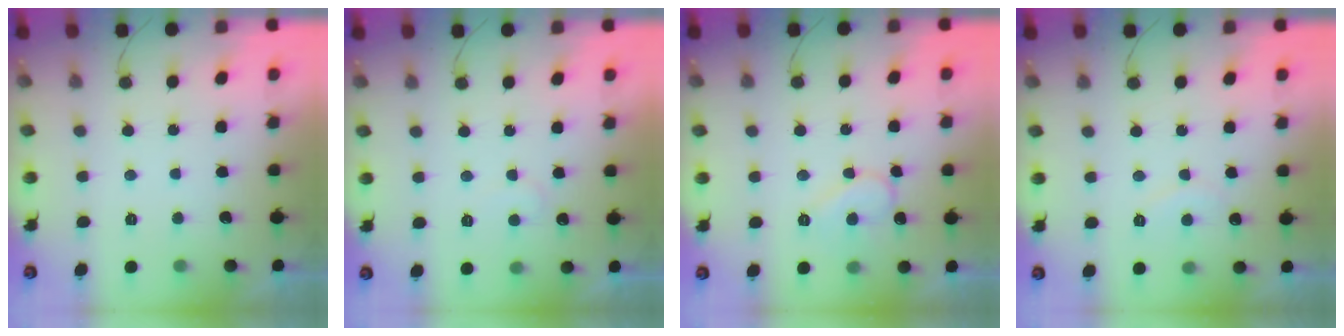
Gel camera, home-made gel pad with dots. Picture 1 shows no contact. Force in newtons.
{"total": 5.1, "press": 5.1, "slide": 0.3}
{"total": 9.1, "press": 9.0, "slide": 0.8}
{"total": 4.9, "press": 4.9, "slide": 0.4}